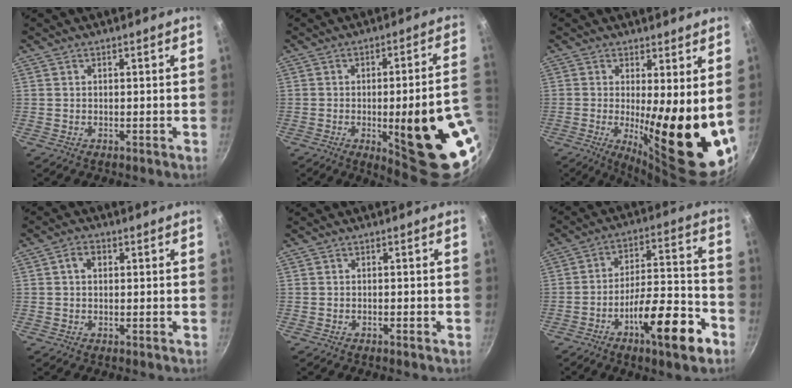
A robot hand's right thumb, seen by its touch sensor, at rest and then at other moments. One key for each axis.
{"total": 23.5, "fx": -5.5, "fy": 6.0, "fz": 22.0, "tx": -0.245, "ty": 0.005, "tz": -0.057}
{"total": 17.6, "fx": 0.0, "fy": 4.5, "fz": 17.0, "tx": -0.220, "ty": -0.038, "tz": 0.009}
{"total": 2.8, "fx": 0.5, "fy": 2.1, "fz": 1.8, "tx": -0.026, "ty": 0.004, "tz": 0.005}
{"total": 0.5, "fx": -0.4, "fy": 0.1, "fz": 0.4, "tx": -0.012, "ty": 0.004, "tz": -0.007}
{"total": 19.4, "fx": -10.2, "fy": 5.0, "fz": 15.7, "tx": -0.220, "ty": 0.070, "tz": -0.169}